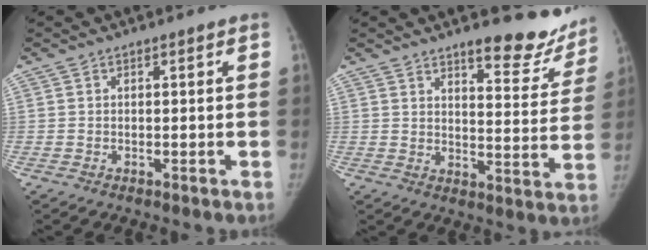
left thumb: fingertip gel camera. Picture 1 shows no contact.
{"total": 13.9, "force": [11.6, 4.2, 6.4], "torque": [-0.033, -0.091, 0.140]}